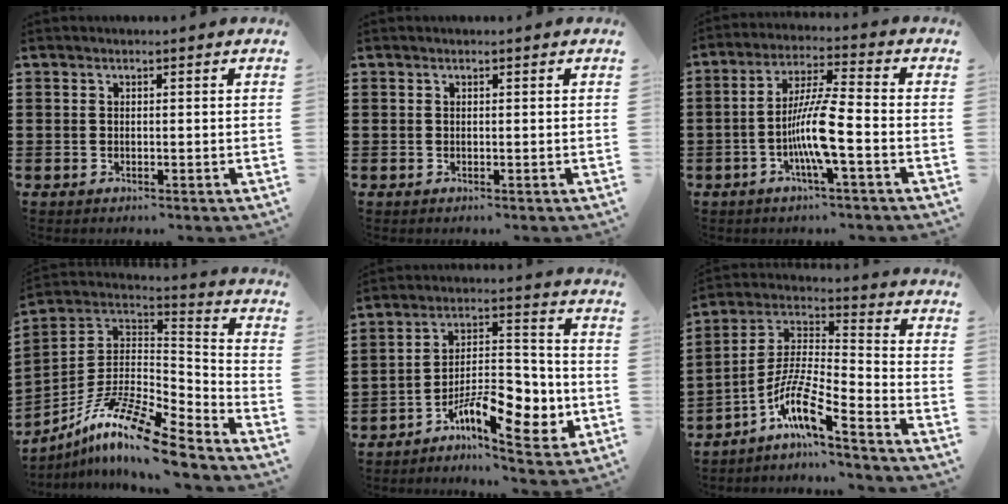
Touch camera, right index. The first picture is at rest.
{"total": 0.0}
{"total": 8.6, "force": [-2.8, 0.8, 8.1], "torque": [-0.162, -0.007, -0.059]}
{"total": 13.7, "force": [-10.4, 1.8, 8.7], "torque": [-0.171, 0.015, -0.201]}
{"total": 11.4, "force": [-5.7, 4.7, 8.7], "torque": [-0.141, 0.014, -0.098]}
{"total": 9.4, "force": [-6.6, 1.3, 6.6], "torque": [-0.145, -0.015, -0.132]}